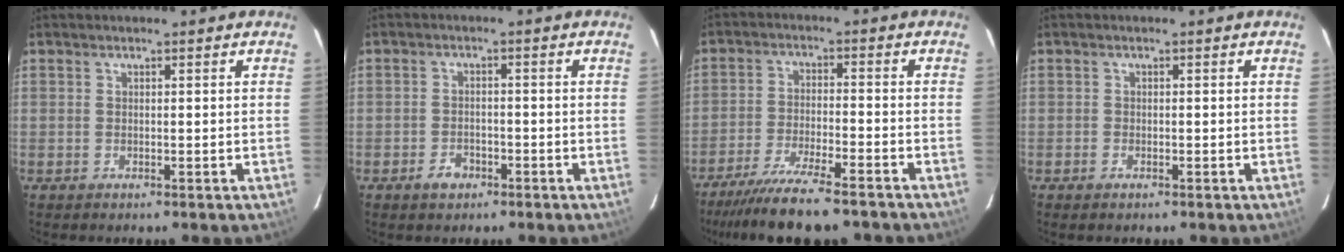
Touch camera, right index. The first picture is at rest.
{"total": 3.4, "force": [-2.2, 2.1, 1.5], "torque": [-0.033, 0.004, -0.034]}
{"total": 14.3, "force": [-12.2, 2.0, 7.2], "torque": [-0.158, -0.027, -0.202]}
{"total": 0.9, "force": [-0.7, 0.4, 0.4], "torque": [-0.009, -0.002, -0.015]}